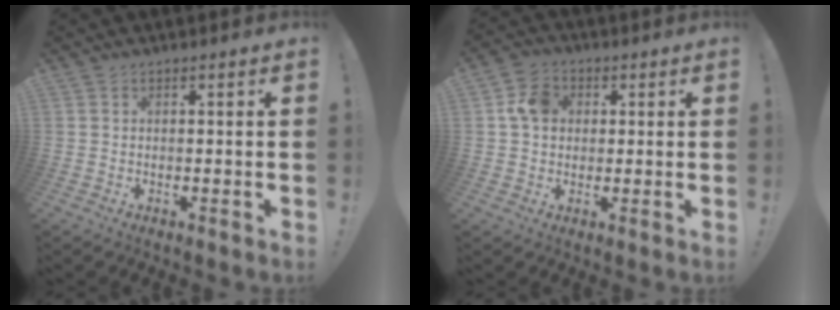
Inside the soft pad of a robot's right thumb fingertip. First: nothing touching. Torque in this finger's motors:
{"motor_torque": [0.13, 0.73, 0.12, -0.08, 0.00]}